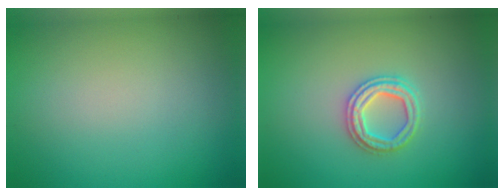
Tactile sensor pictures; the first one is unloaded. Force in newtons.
{"total": 2.6, "press": 2.6, "slide": 0.5}